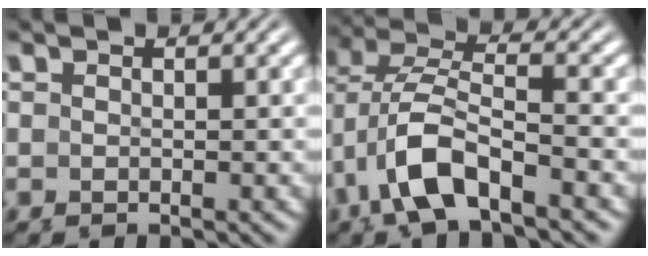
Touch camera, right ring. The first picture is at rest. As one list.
[{"total": 5.1, "force": [-0.4, 3.3, 3.9], "torque": [-0.095, -0.001, -0.007]}]